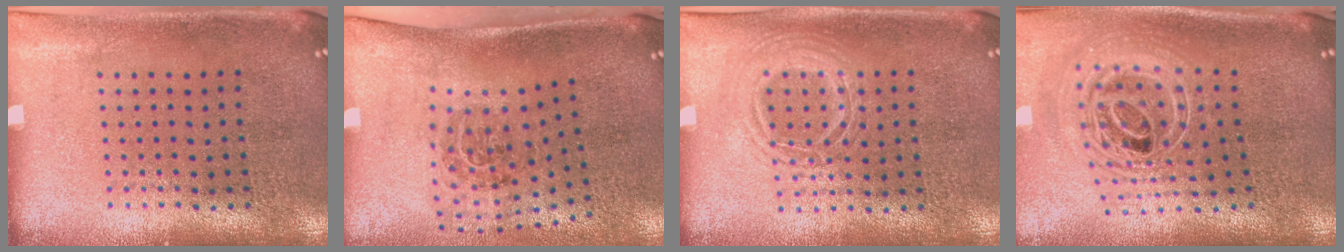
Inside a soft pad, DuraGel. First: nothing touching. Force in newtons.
{"total": 1.7, "press": 1.1, "slide": 1.4}
{"total": 1.2, "press": 1.1, "slide": 0.3}
{"total": 2.7, "press": 1.9, "slide": 1.9}